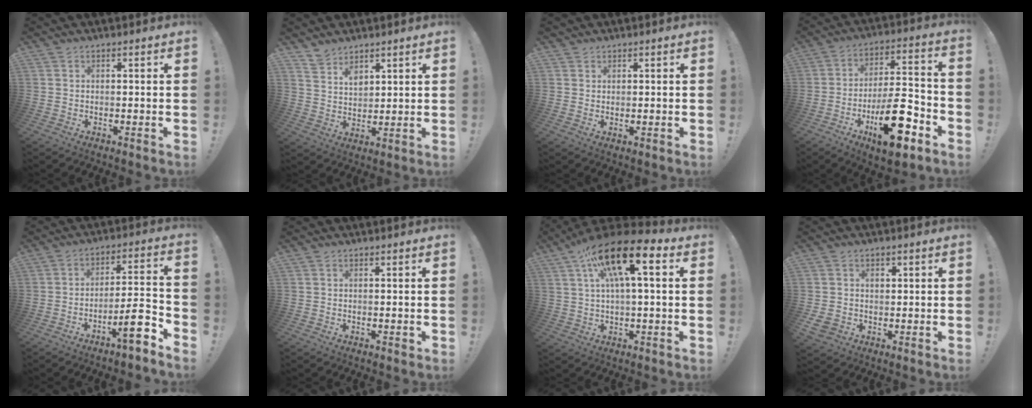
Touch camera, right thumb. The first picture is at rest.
{"total": 6.2, "force": [5.0, 3.4, 1.2], "torque": [-0.022, -0.036, 0.096]}
{"total": 1.2, "force": [0.9, 0.9, 0.1], "torque": [-0.001, -0.004, 0.016]}
{"total": 19.7, "force": [-8.8, 7.6, 15.9], "torque": [-0.249, 0.053, -0.135]}
{"total": 11.6, "force": [-6.9, 2.2, 9.1], "torque": [-0.128, 0.035, -0.114]}
{"total": 0.6, "force": [0.1, 0.4, 0.4], "torque": [-0.006, 0.001, 0.002]}
{"total": 16.3, "force": [6.2, 5.0, 14.2], "torque": [-0.238, -0.023, 0.094]}
{"total": 4.6, "force": [1.0, 4.2, 1.7], "torque": [-0.028, -0.011, 0.016]}